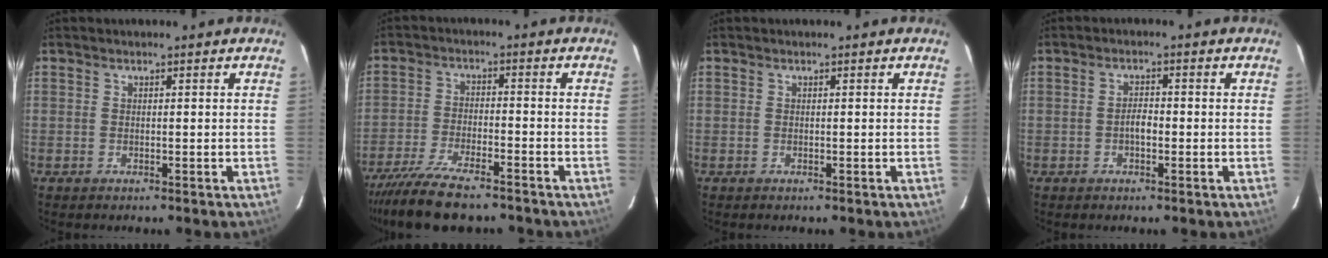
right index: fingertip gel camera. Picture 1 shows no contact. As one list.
[{"total": 12.8, "force": [-10.6, 3.1, 6.4], "torque": [-0.150, -0.027, -0.186]}, {"total": 0.0}, {"total": 2.2, "force": [-0.7, 1.0, 1.8], "torque": [-0.035, 0.006, -0.013]}]